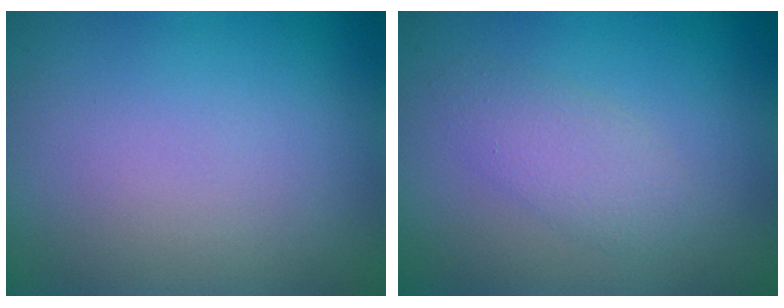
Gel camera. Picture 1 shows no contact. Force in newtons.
{"total": 2.2, "press": 2.2, "slide": 0.1}